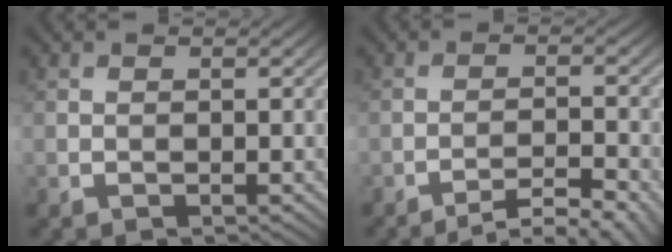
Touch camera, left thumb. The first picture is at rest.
{"total": 4.4, "force": [-3.6, 0.1, 2.6], "torque": [-0.040, 0.008, -0.052]}